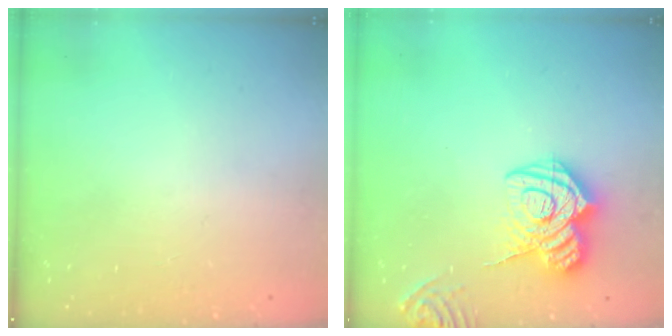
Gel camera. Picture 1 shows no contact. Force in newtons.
{"total": 16.0, "press": 15.9, "slide": 1.7}